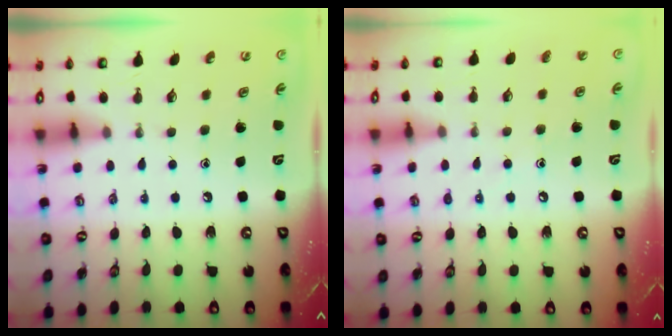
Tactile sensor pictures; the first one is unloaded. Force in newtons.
{"total": 6.1, "press": 6.1, "slide": 0.7}